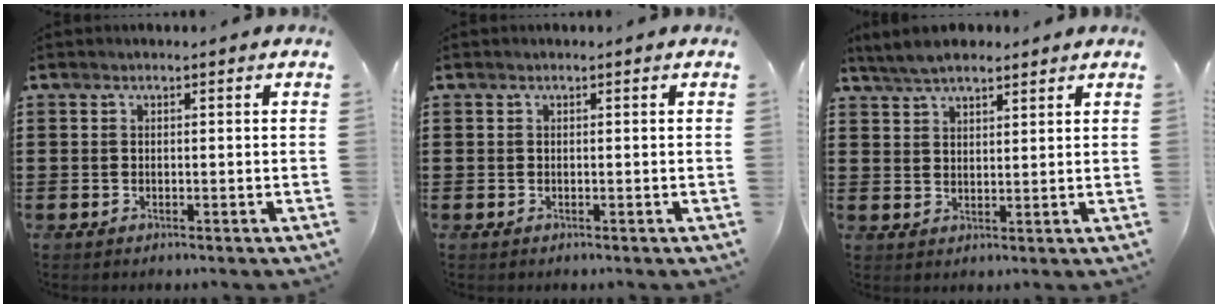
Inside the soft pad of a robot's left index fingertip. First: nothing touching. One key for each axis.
{"total": 0.0}
{"total": 4.4, "fx": 3.9, "fy": 1.3, "fz": 1.7, "tx": -0.043, "ty": 0.000, "tz": 0.073}